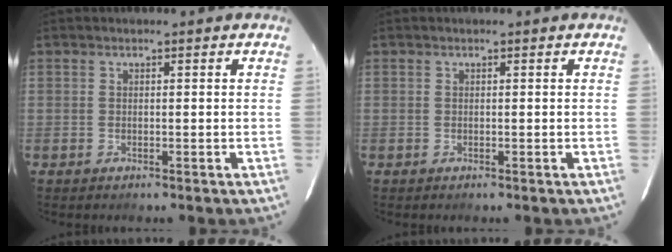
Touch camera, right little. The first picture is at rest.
{"total": 0.0}